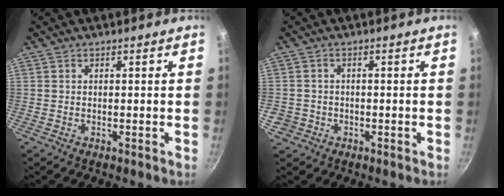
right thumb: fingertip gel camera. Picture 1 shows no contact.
{"total": 3.3, "force": [-1.0, 3.0, 0.8], "torque": [-0.009, 0.017, -0.013]}